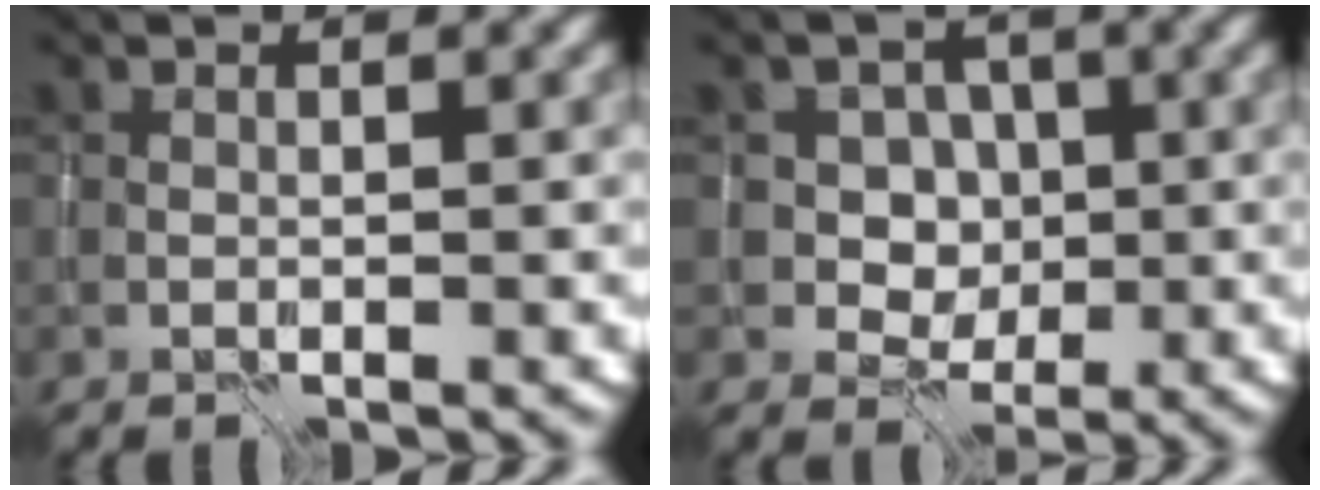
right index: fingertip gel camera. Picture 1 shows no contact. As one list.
[{"total": 3.7, "force": [0.4, 3.3, 1.6], "torque": [-0.009, -0.004, 0.000]}]